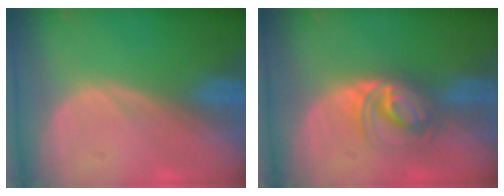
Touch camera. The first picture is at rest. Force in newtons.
{"total": 5.7, "press": 5.4, "slide": 1.7}